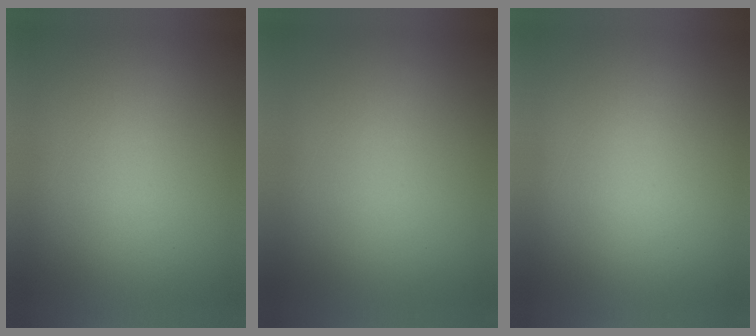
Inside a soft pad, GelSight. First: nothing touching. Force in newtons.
{"total": 0.0}
{"total": 0.0}